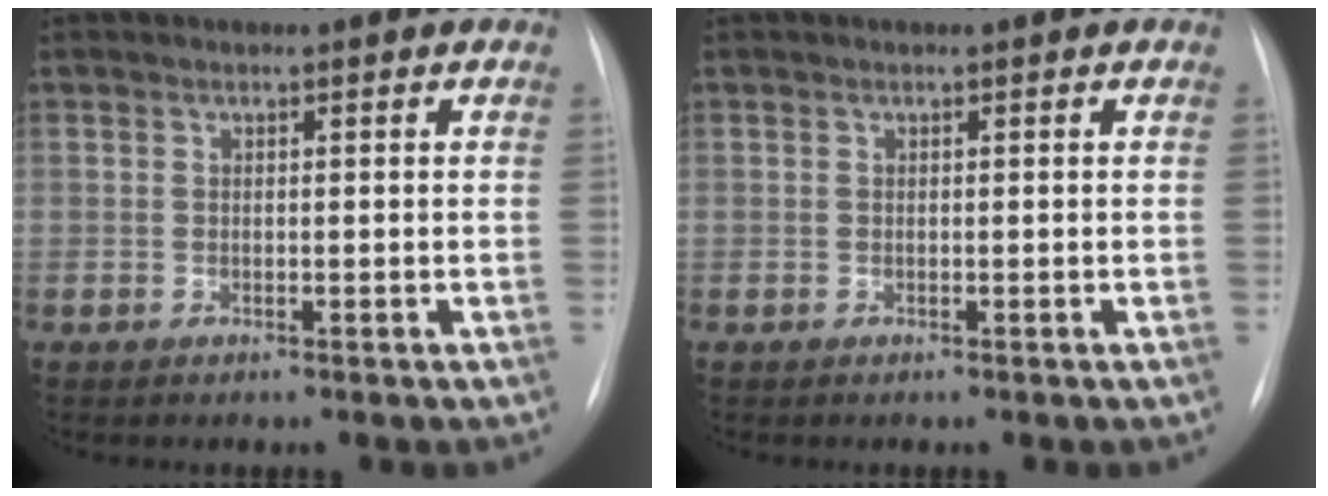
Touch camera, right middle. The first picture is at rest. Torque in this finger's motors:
{"motor_torque": [-0.02, -0.02, 0.00, 0.00]}